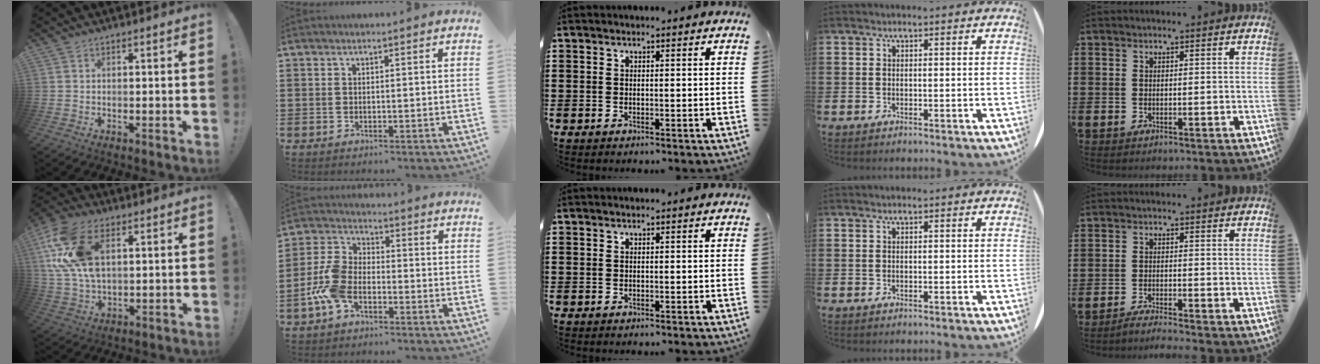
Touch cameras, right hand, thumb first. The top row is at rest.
{"thumb": {"total": 17.9, "force": [6.0, 11.0, 12.8], "torque": [-0.271, -0.010, 0.110]}, "index": {"total": 7.2, "force": [-3.2, 4.0, 5.1], "torque": [-0.137, 0.003, -0.069]}, "little": {"total": 1.8, "force": [-1.7, -0.2, 0.6], "torque": [-0.008, 0.002, -0.032]}}